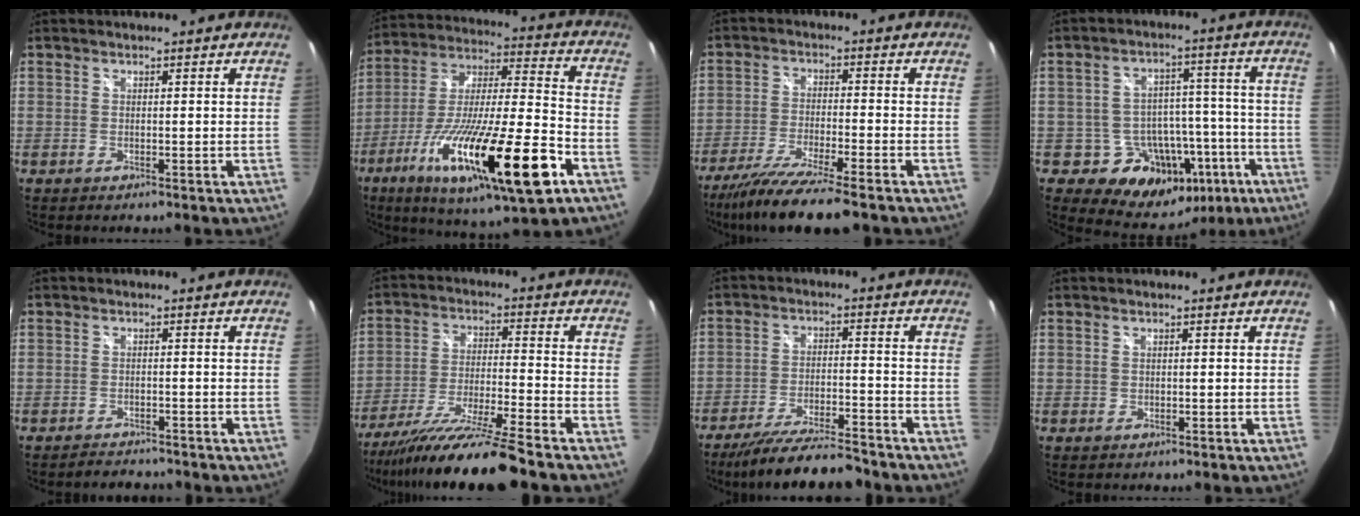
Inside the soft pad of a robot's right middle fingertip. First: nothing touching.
{"total": 27.4, "force": [-12.6, 5.0, 23.9], "torque": [-0.426, -0.067, -0.212]}
{"total": 12.9, "force": [-10.4, 0.7, 7.7], "torque": [-0.163, -0.036, -0.182]}
{"total": 16.1, "force": [-8.0, 11.9, 7.2], "torque": [-0.123, 0.025, -0.085]}
{"total": 3.4, "force": [-3.2, 1.1, 0.6], "torque": [-0.020, -0.005, -0.049]}
{"total": 16.1, "force": [-13.8, -1.6, 8.1], "torque": [-0.160, -0.036, -0.241]}
{"total": 14.4, "force": [-12.7, 2.1, 6.5], "torque": [-0.132, -0.019, -0.203]}
{"total": 0.5, "force": [-0.2, 0.5, 0.0], "torque": [0.002, -0.003, -0.003]}